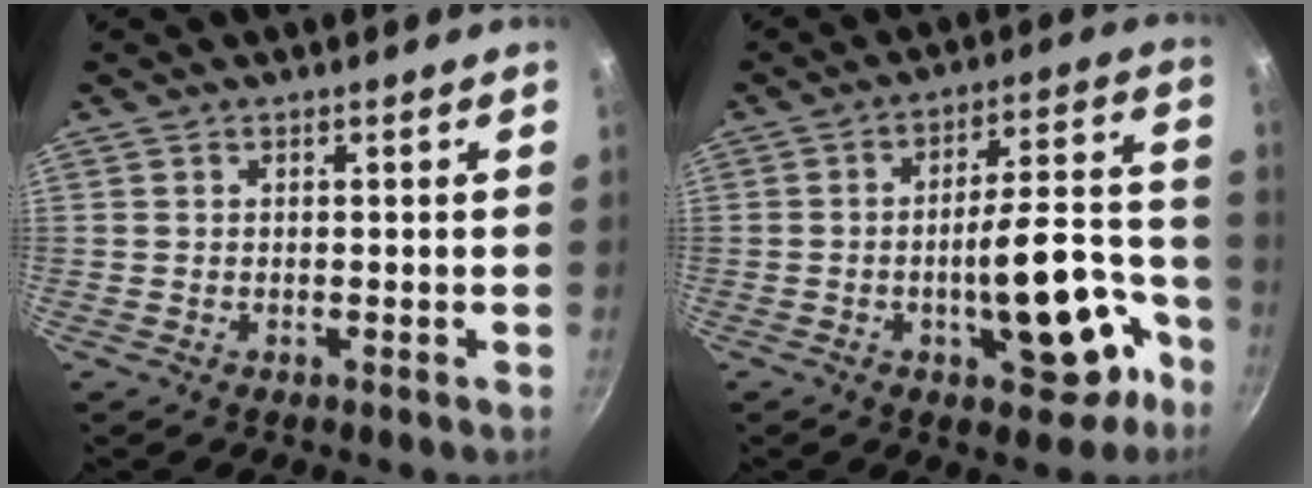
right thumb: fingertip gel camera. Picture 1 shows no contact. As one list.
[{"total": 17.0, "force": [-7.0, 7.0, 13.9], "torque": [-0.150, 0.063, -0.096]}]